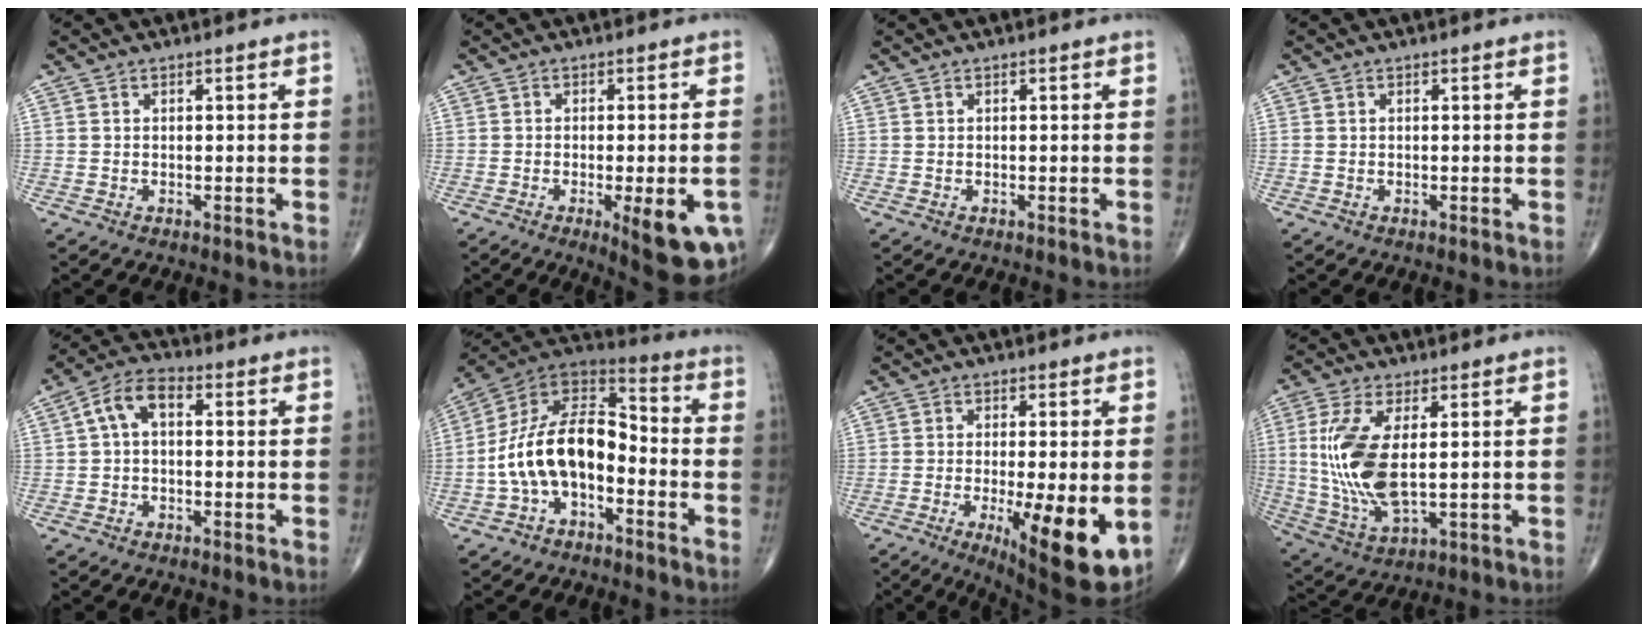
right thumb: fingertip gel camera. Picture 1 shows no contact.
{"total": 11.8, "force": [-4.2, 3.4, 10.5], "torque": [-0.129, -0.006, -0.047]}
{"total": 0.0}
{"total": 0.0}
{"total": 6.7, "force": [0.7, 3.9, 5.3], "torque": [-0.093, 0.026, 0.003]}
{"total": 15.5, "force": [-4.0, 9.0, 12.0], "torque": [-0.205, 0.066, -0.080]}
{"total": 14.1, "force": [-3.7, 3.7, 13.1], "torque": [-0.179, -0.024, -0.045]}
{"total": 13.7, "force": [1.3, 5.8, 12.3], "torque": [-0.278, -0.016, 0.037]}